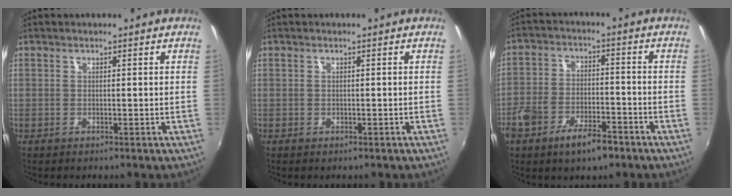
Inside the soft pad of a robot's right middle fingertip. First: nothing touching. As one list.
[{"total": 0.6, "force": [-0.3, 0.4, 0.1], "torque": [-0.002, -0.003, -0.005]}, {"total": 9.1, "force": [-5.7, 3.9, 5.8], "torque": [-0.124, -0.004, -0.103]}]